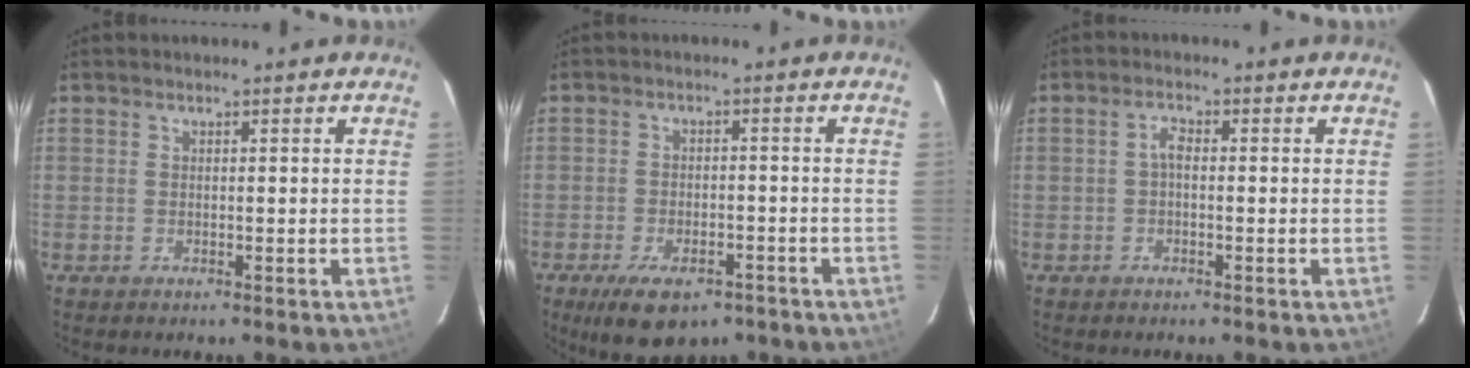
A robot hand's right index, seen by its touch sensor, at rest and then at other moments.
{"total": 11.0, "force": [-7.4, 5.1, 6.3], "torque": [-0.130, -0.015, -0.108]}
{"total": 1.7, "force": [-0.3, 0.9, 1.5], "torque": [-0.031, 0.008, -0.008]}